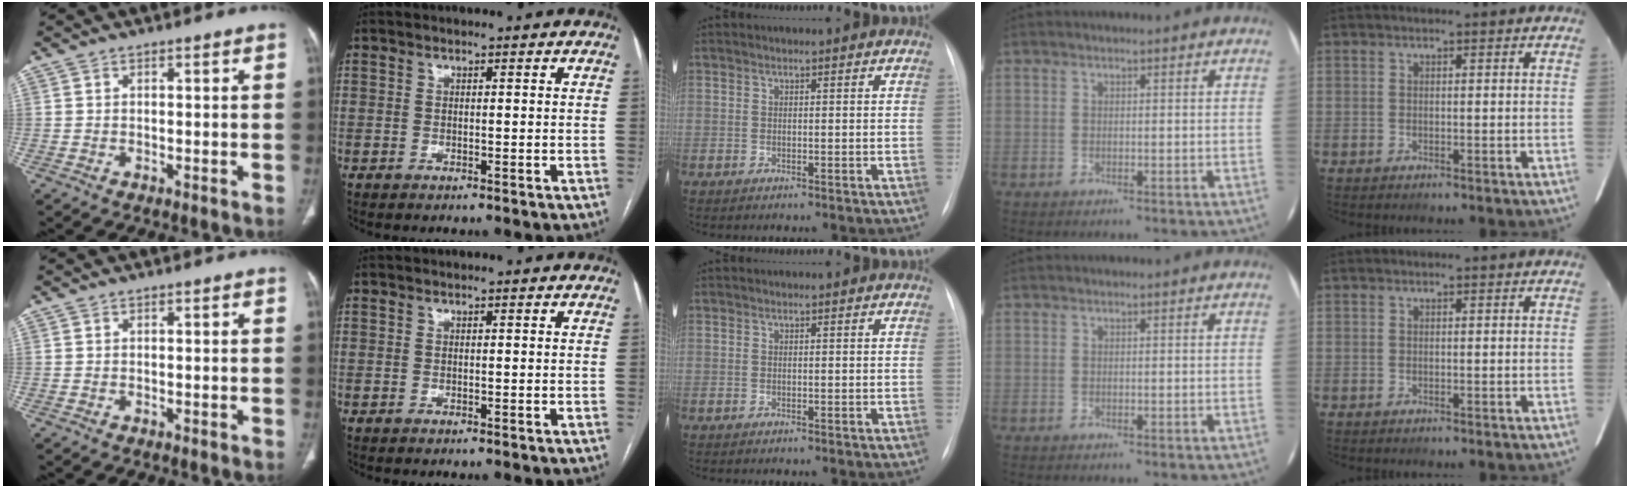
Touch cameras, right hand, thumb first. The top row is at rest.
{}